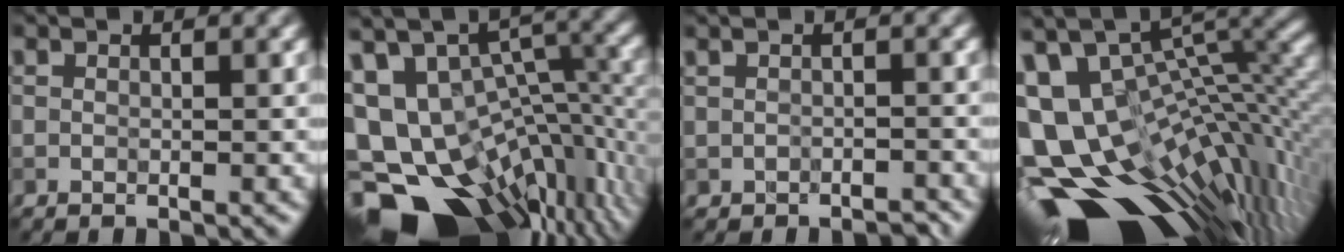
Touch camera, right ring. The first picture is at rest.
{"total": 16.8, "force": [-5.2, 11.4, 11.2], "torque": [-0.199, -0.006, -0.023]}
{"total": 0.8, "force": [-0.8, 0.3, 0.1], "torque": [0.008, 0.004, -0.012]}
{"total": 15.3, "force": [-0.6, 8.7, 12.5], "torque": [-0.212, -0.014, 0.027]}